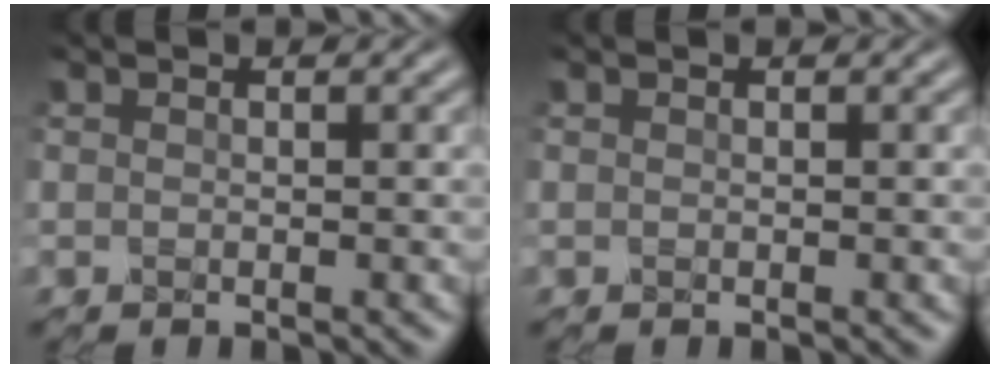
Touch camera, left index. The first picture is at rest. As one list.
[{"total": 0.0}]